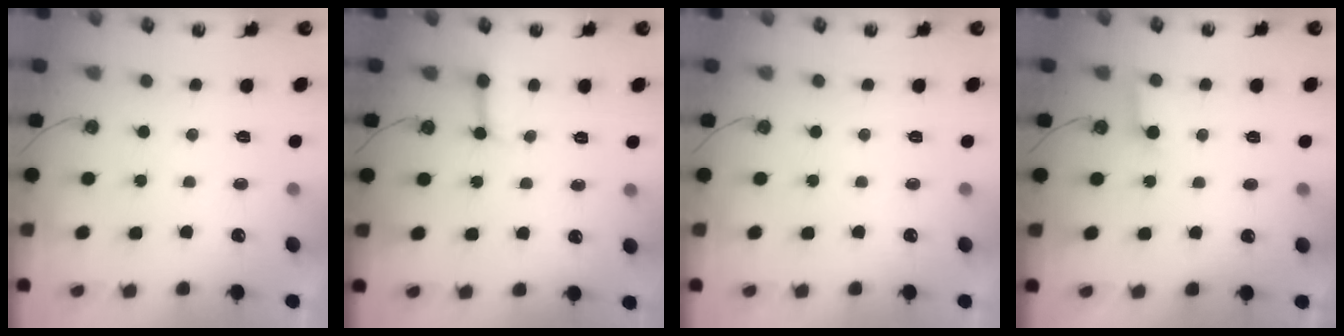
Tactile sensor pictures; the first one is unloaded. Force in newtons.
{"total": 2.8, "press": 2.8, "slide": 0.3}
{"total": 0.0}
{"total": 5.8, "press": 5.8, "slide": 0.5}